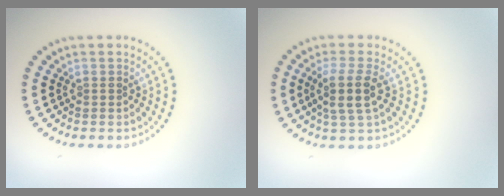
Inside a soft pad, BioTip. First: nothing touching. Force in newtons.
{"total": 3.0, "press": 2.6, "slide": 1.6}